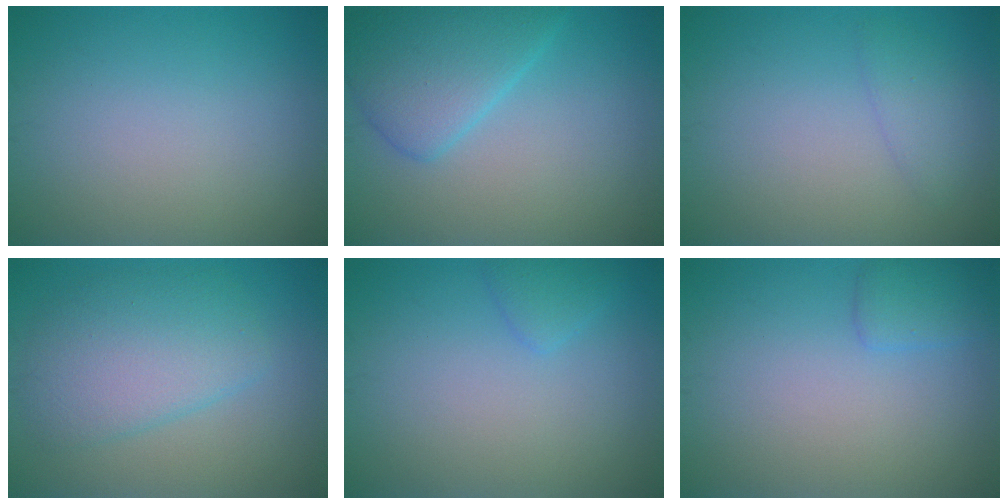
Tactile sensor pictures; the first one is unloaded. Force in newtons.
{"total": 4.9, "press": 4.9, "slide": 0.1}
{"total": 1.5, "press": 1.5, "slide": 0.2}
{"total": 5.1, "press": 5.1, "slide": 0.3}
{"total": 1.3, "press": 1.3, "slide": 0.0}
{"total": 1.6, "press": 1.6, "slide": 0.1}